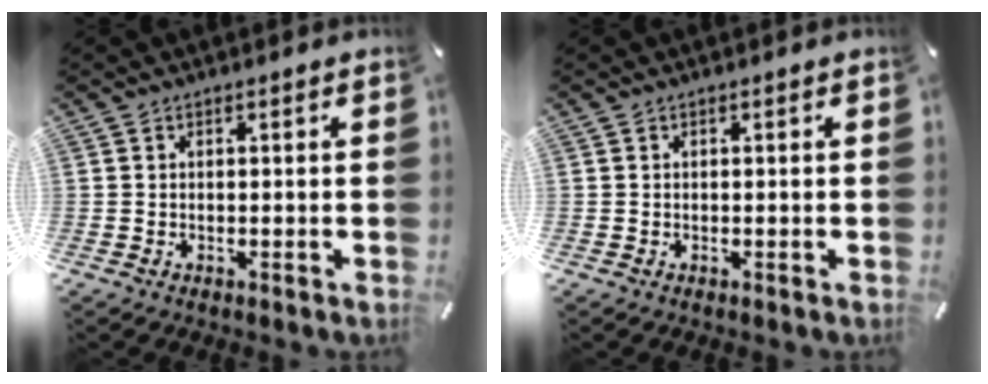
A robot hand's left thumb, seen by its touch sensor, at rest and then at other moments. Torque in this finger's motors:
{"motor_torque": [0.00, 0.00, -0.04, 0.08, 0.00]}